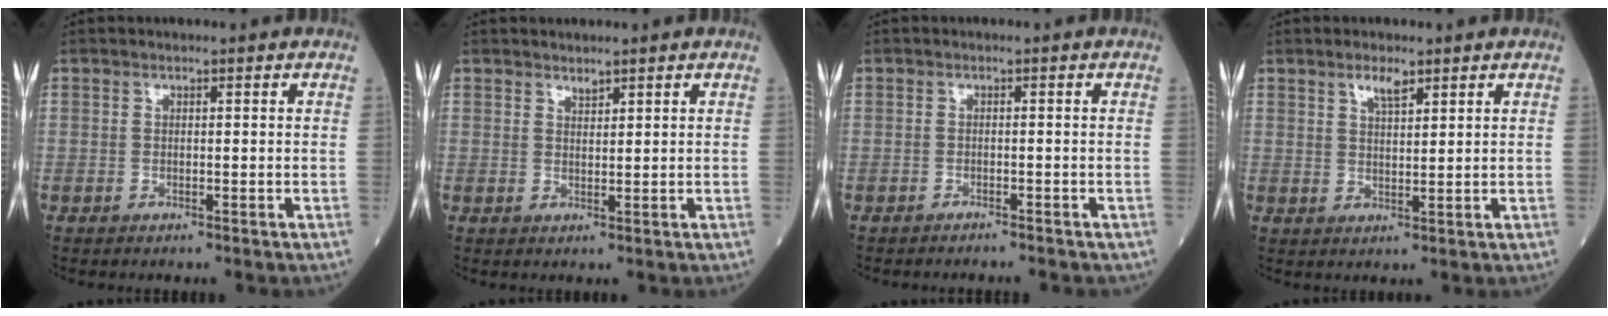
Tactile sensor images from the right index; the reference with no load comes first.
{"total": 1.1, "force": [1.0, 0.1, 0.3], "torque": [-0.008, -0.005, 0.019]}
{"total": 3.3, "force": [-3.0, 0.8, 0.9], "torque": [-0.016, -0.002, -0.036]}
{"total": 2.9, "force": [2.0, 0.7, 2.0], "torque": [-0.038, 0.001, 0.038]}